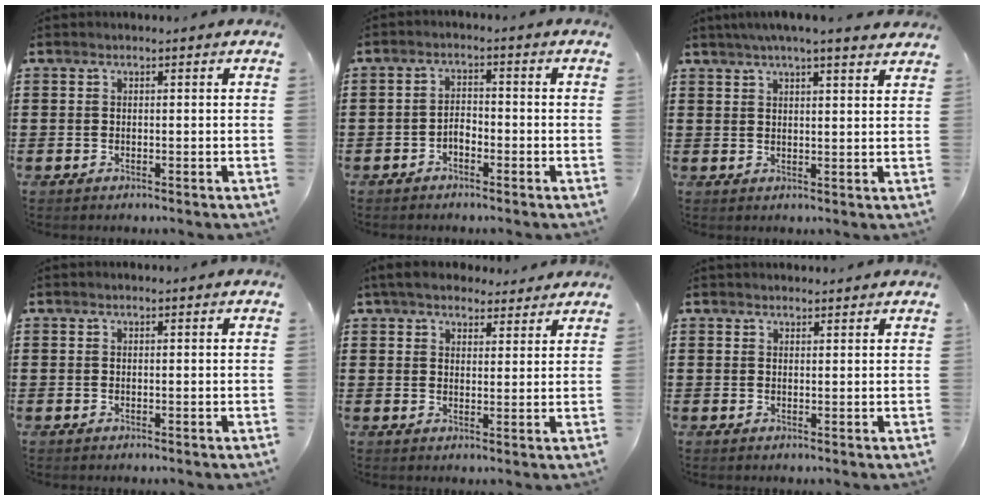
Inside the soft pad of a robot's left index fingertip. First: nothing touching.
{"total": 2.2, "force": [-1.5, 1.0, 1.2], "torque": [-0.028, 0.006, -0.031]}
{"total": 3.8, "force": [3.3, -0.2, 1.8], "torque": [-0.046, -0.005, 0.058]}
{"total": 0.0}
{"total": 5.2, "force": [4.6, 1.7, 1.7], "torque": [-0.048, -0.004, 0.087]}
{"total": 1.4, "force": [1.3, 0.5, -0.1], "torque": [-0.002, 0.001, 0.026]}